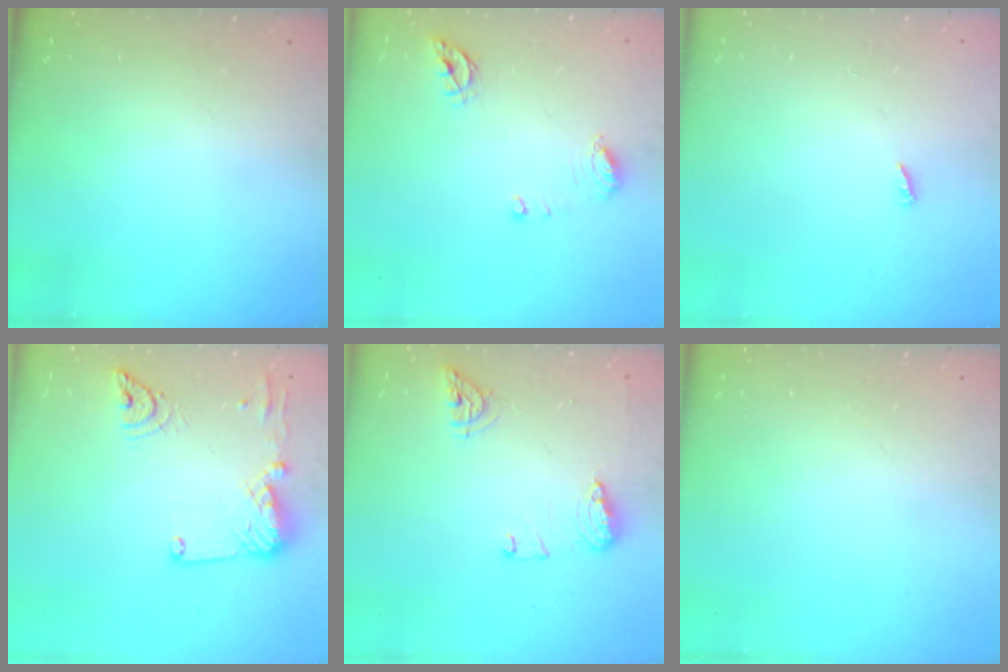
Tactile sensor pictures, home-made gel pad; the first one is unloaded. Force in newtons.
{"total": 7.9, "press": 7.8, "slide": 0.9}
{"total": 2.3, "press": 2.3, "slide": 0.2}
{"total": 14.2, "press": 14.0, "slide": 1.8}
{"total": 8.6, "press": 8.4, "slide": 1.4}
{"total": 0.0}